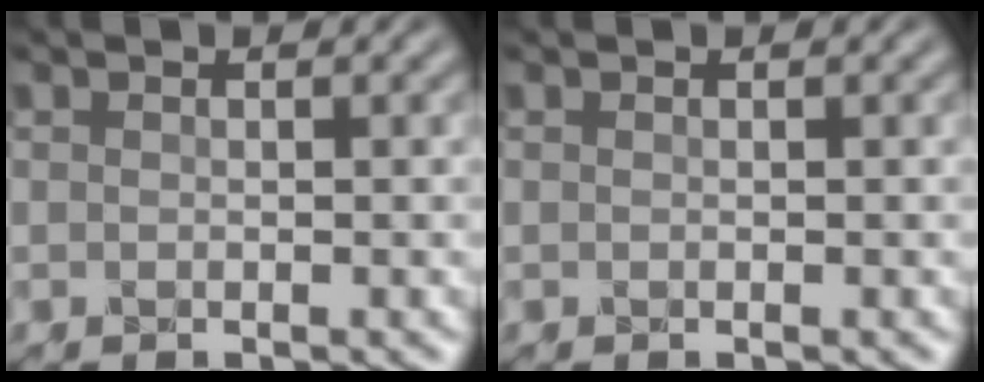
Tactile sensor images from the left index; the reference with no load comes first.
{"total": 0.0}